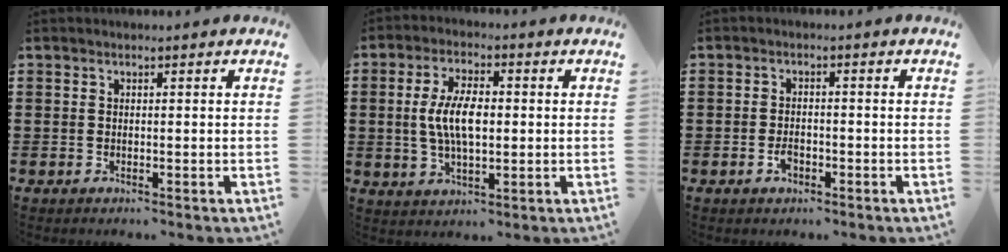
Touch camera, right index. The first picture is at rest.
{"total": 7.3, "force": [0.2, 3.2, 6.6], "torque": [-0.138, 0.006, -0.002]}
{"total": 2.0, "force": [-1.1, 1.2, 1.2], "torque": [-0.025, 0.001, -0.020]}